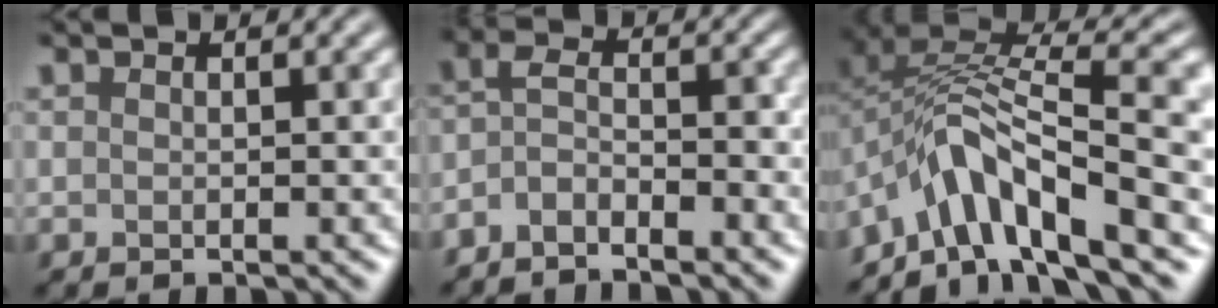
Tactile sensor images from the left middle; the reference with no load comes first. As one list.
[{"total": 3.0, "force": [-2.9, 0.1, 0.7], "torque": [-0.035, 0.000, -0.045]}, {"total": 9.0, "force": [-4.2, 2.7, 7.5], "torque": [-0.134, 0.016, -0.063]}]